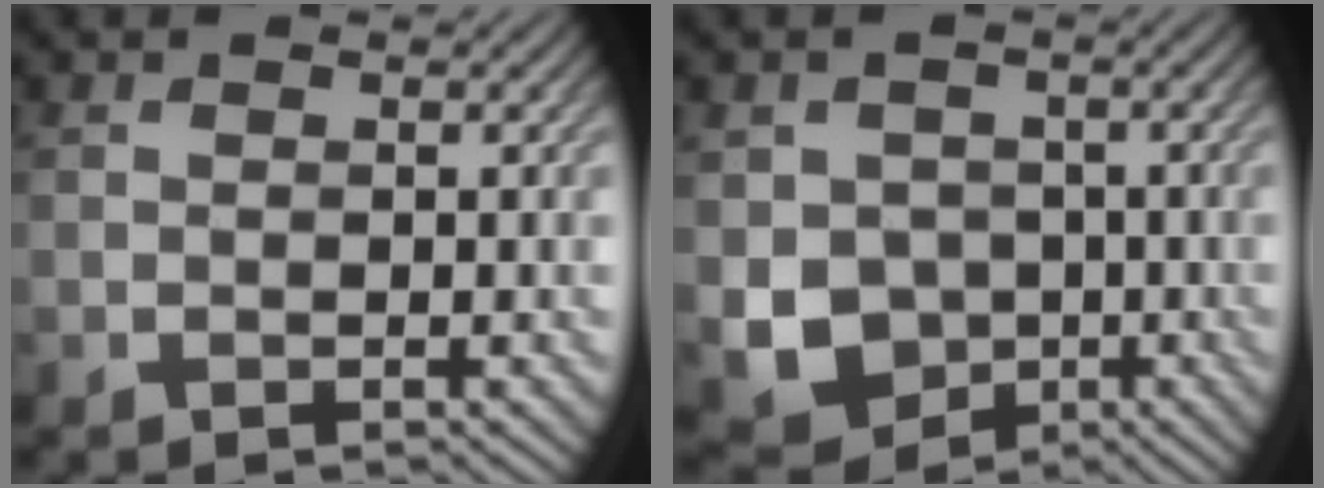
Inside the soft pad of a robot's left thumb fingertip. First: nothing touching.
{"total": 6.9, "force": [-1.4, 6.1, 3.0], "torque": [-0.075, -0.026, -0.033]}